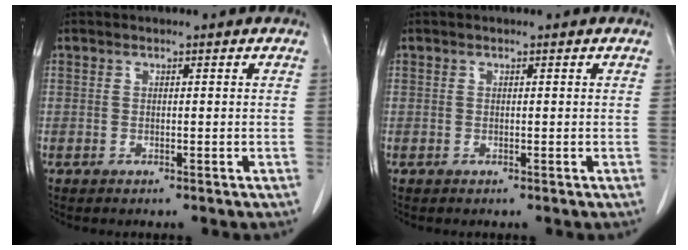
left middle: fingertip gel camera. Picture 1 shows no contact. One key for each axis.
{"total": 0.0}